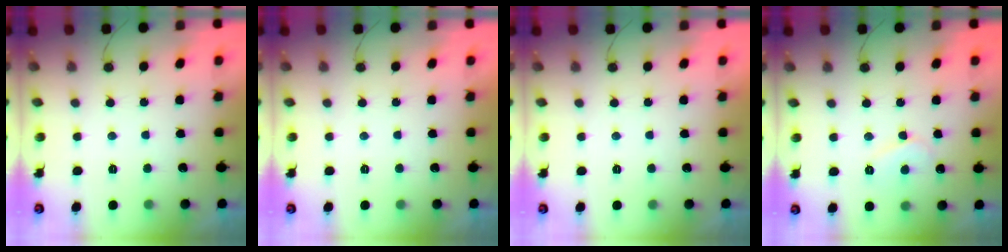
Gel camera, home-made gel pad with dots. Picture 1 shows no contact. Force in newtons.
{"total": 1.8, "press": 1.8, "slide": 0.1}
{"total": 1.7, "press": 1.7, "slide": 0.1}
{"total": 6.2, "press": 6.2, "slide": 0.5}